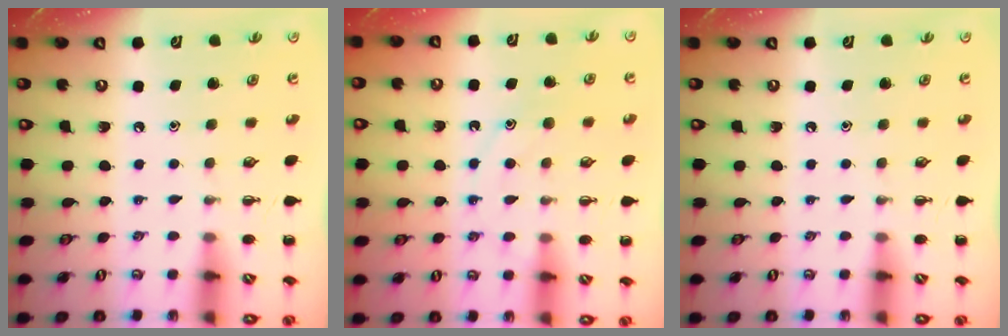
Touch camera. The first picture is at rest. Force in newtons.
{"total": 11.1, "press": 11.1, "slide": 0.5}
{"total": 0.0}